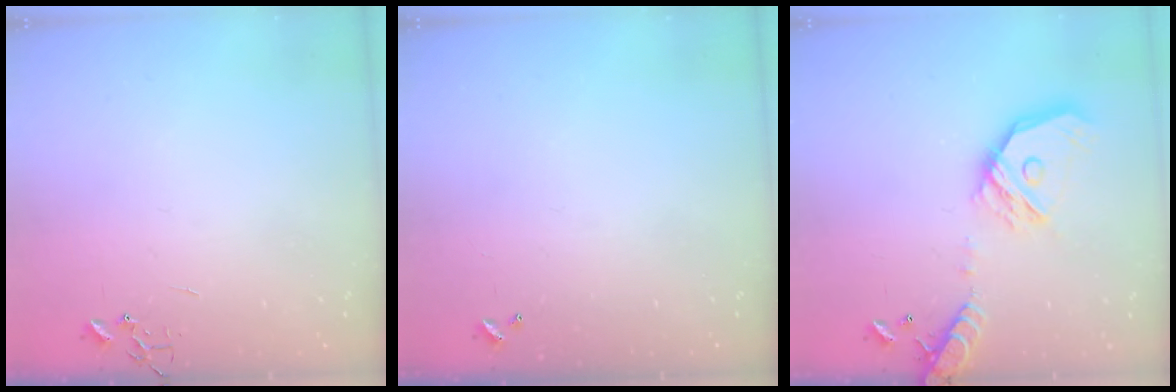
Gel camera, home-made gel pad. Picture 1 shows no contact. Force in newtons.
{"total": 0.0}
{"total": 17.7, "press": 17.4, "slide": 3.0}